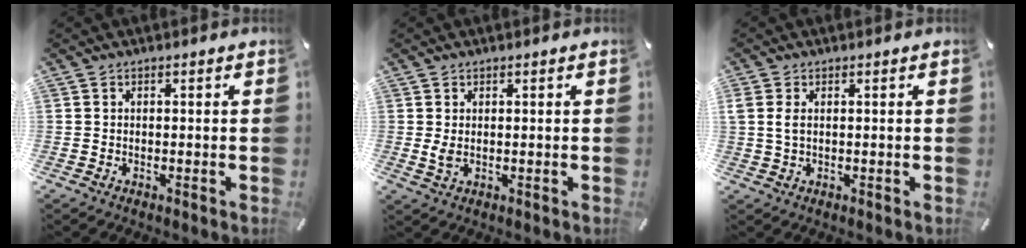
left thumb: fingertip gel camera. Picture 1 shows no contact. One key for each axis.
{"total": 2.6, "fx": 0.2, "fy": 1.2, "fz": 2.3, "tx": -0.052, "ty": -0.006, "tz": -0.001}
{"total": 2.6, "fx": 0.7, "fy": 1.5, "fz": 2.0, "tx": -0.049, "ty": 0.002, "tz": 0.009}